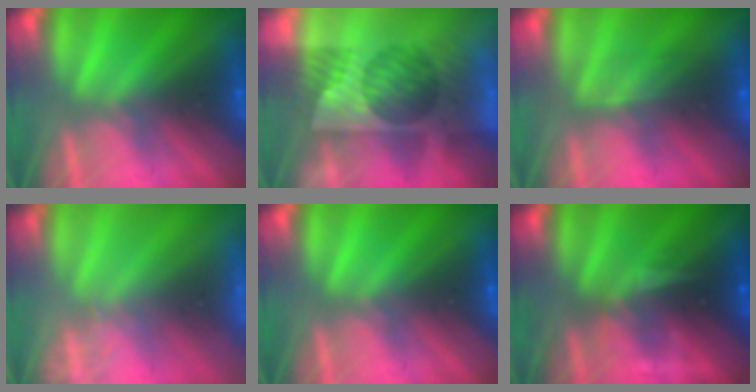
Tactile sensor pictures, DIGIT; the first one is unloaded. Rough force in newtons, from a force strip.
{"total": 11.8}
{"total": 2.4}
{"total": 2.4}
{"total": 0.0}
{"total": 3.3}